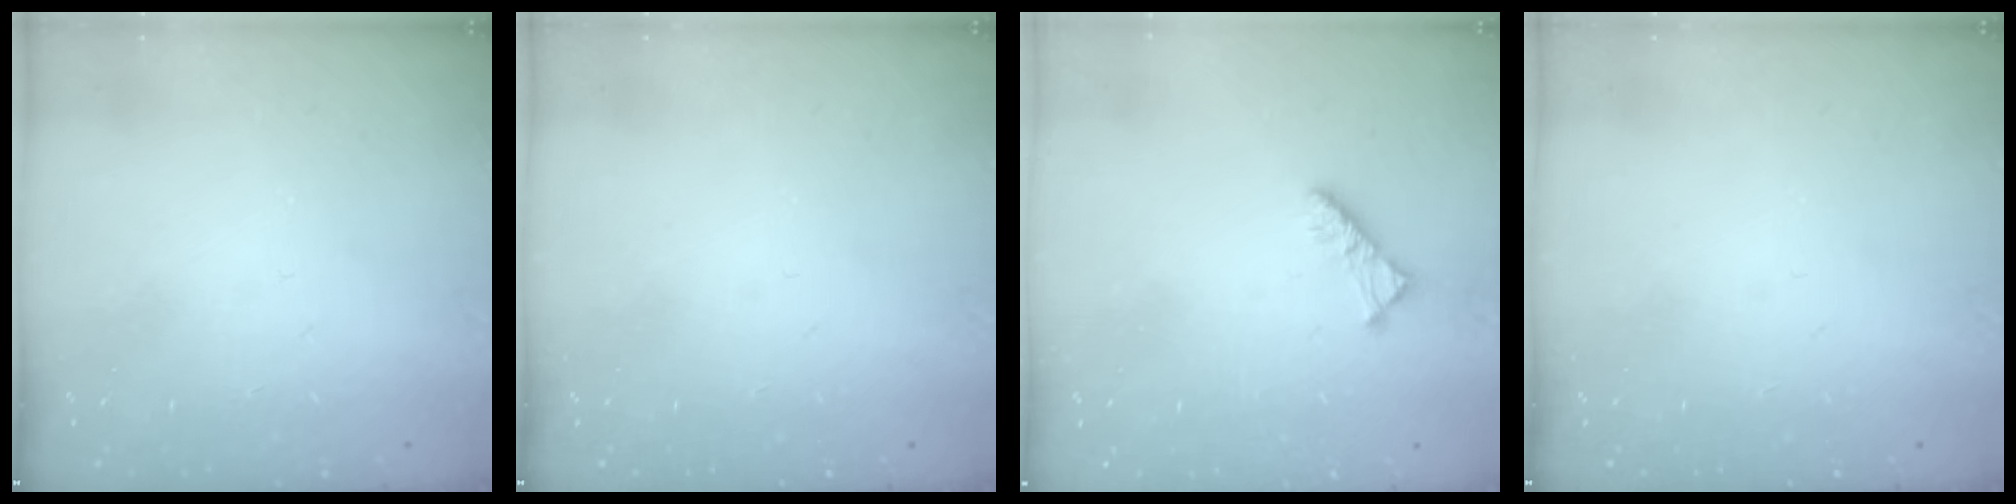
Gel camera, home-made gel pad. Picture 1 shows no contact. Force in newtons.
{"total": 0.0}
{"total": 5.2, "press": 5.1, "slide": 0.8}
{"total": 0.0}